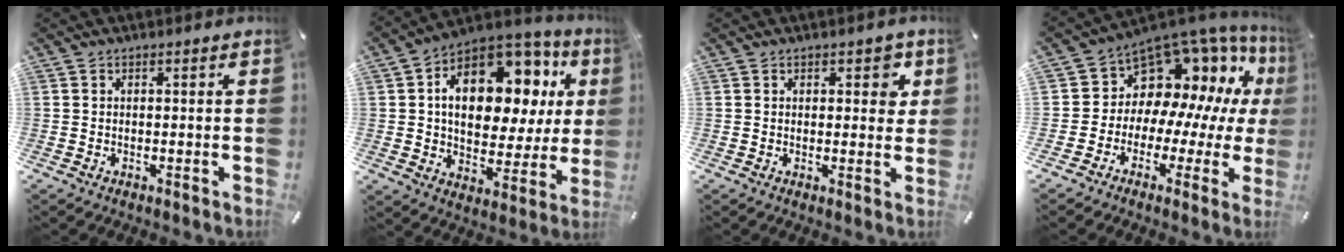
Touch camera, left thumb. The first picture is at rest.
{"total": 18.6, "force": [5.8, 12.2, 12.8], "torque": [-0.191, -0.030, 0.100]}
{"total": 3.7, "force": [1.5, 2.3, 2.5], "torque": [-0.012, -0.006, 0.017]}
{"total": 11.8, "force": [6.6, 8.9, 4.1], "torque": [-0.073, -0.079, 0.123]}